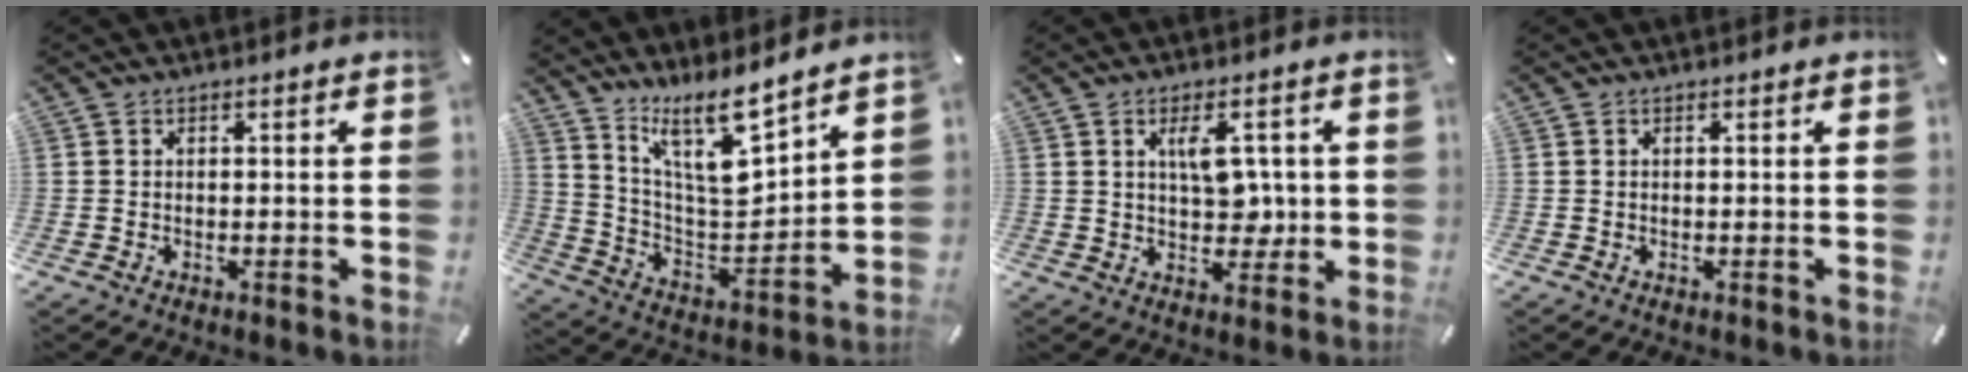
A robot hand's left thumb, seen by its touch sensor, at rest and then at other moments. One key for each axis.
{"total": 14.4, "fx": 10.6, "fy": 4.7, "fz": 8.5, "tx": -0.156, "ty": -0.080, "tz": 0.190}
{"total": 8.5, "fx": 1.7, "fy": 5.0, "fz": 6.6, "tx": -0.093, "ty": -0.003, "tz": 0.025}
{"total": 0.0}